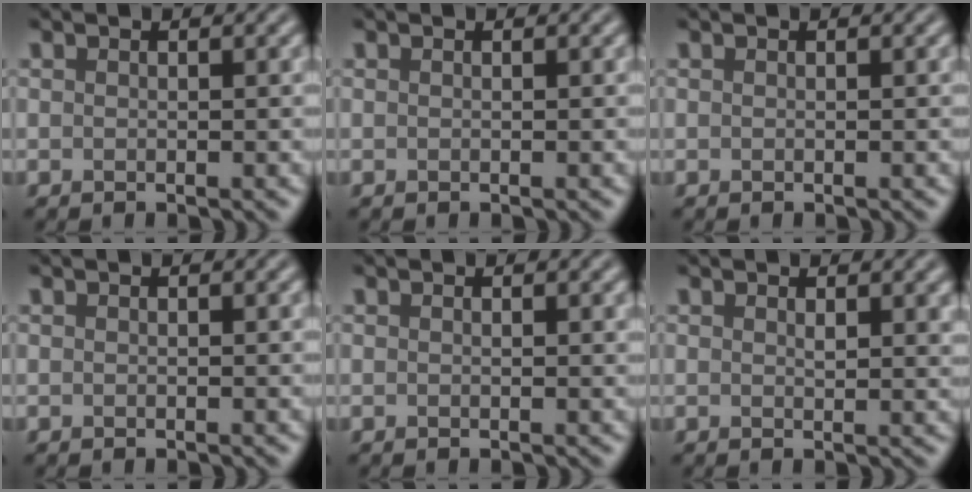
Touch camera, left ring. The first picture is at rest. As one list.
[{"total": 0.0}, {"total": 0.0}, {"total": 0.0}, {"total": 0.0}, {"total": 1.0, "force": [0.7, 0.3, 0.7], "torque": [-0.010, -0.004, 0.012]}]